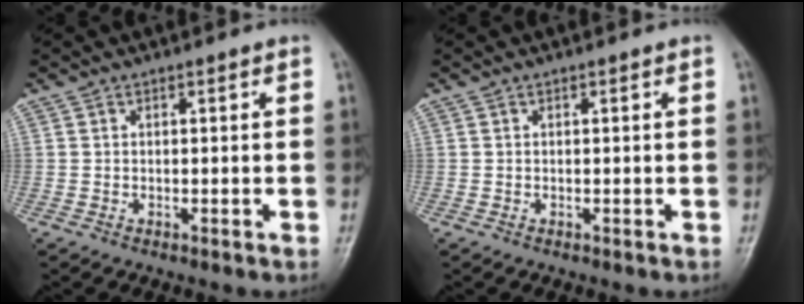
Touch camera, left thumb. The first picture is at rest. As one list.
[{"total": 0.0}]